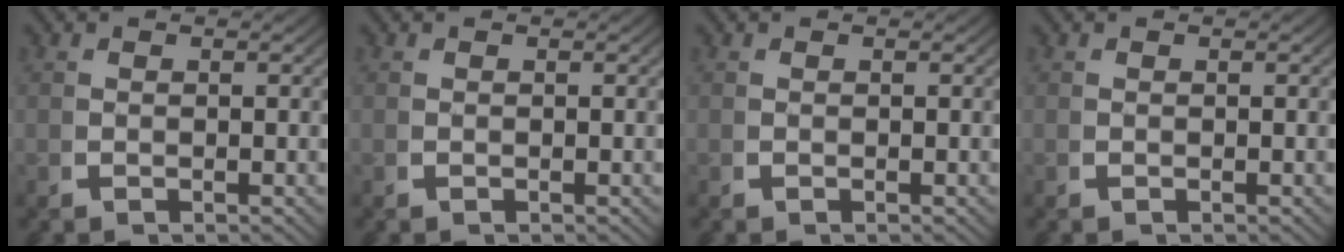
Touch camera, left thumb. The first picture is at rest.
{"total": 0.0}
{"total": 0.0}
{"total": 0.0}